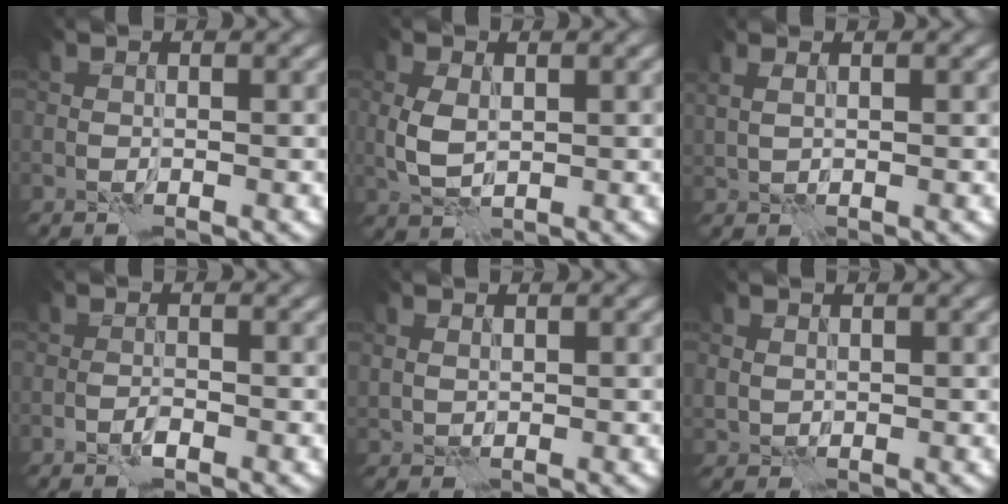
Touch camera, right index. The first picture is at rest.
{"total": 2.5, "force": [0.5, 1.6, 1.8], "torque": [-0.046, -0.002, 0.012]}
{"total": 1.4, "force": [1.2, 0.5, 0.6], "torque": [-0.010, -0.002, 0.016]}
{"total": 0.8, "force": [-0.5, 0.3, 0.6], "torque": [-0.013, 0.000, -0.011]}
{"total": 1.0, "force": [0.8, 0.5, 0.1], "torque": [-0.004, -0.002, 0.019]}
{"total": 1.1, "force": [0.7, 0.8, 0.0], "torque": [-0.002, -0.004, 0.016]}